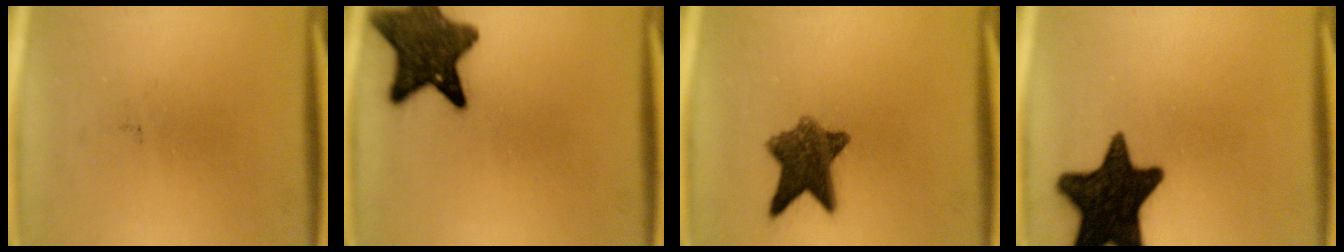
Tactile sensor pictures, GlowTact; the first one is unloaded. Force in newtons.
{"total": 12.4}
{"total": 8.8}
{"total": 17.6}